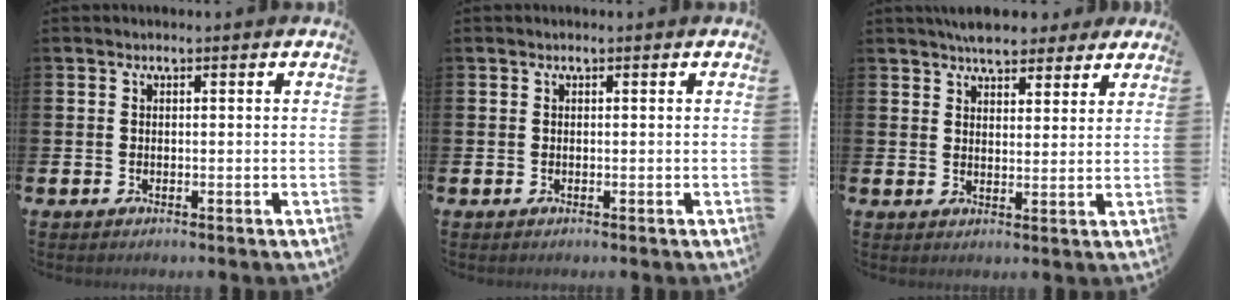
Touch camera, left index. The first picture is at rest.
{"total": 0.0}
{"total": 6.2, "force": [5.7, 2.0, 1.2], "torque": [-0.021, -0.024, 0.104]}